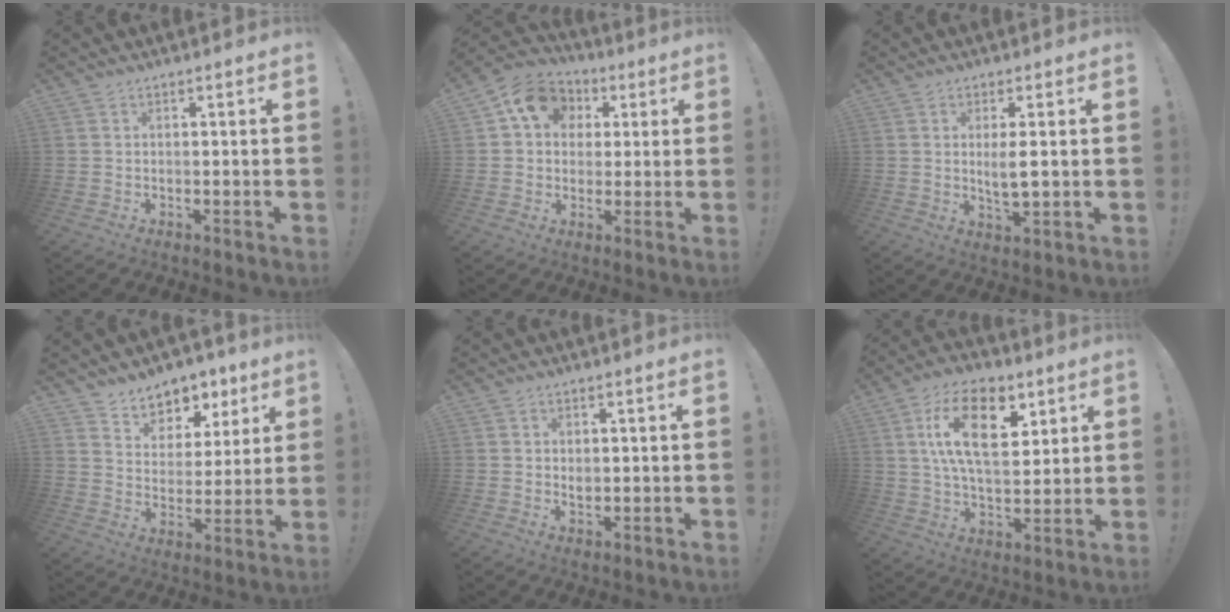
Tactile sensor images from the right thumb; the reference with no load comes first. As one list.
[{"total": 11.8, "force": [3.7, 9.7, 5.5], "torque": [-0.073, -0.007, 0.073]}, {"total": 5.2, "force": [0.8, 1.6, 4.9], "torque": [-0.082, -0.012, 0.009]}, {"total": 8.4, "force": [6.3, 5.4, 1.2], "torque": [-0.017, -0.058, 0.121]}, {"total": 2.0, "force": [0.5, 1.7, 0.9], "torque": [-0.009, 0.001, 0.006]}, {"total": 19.5, "force": [7.5, 10.6, 14.6], "torque": [-0.240, -0.019, 0.125]}]